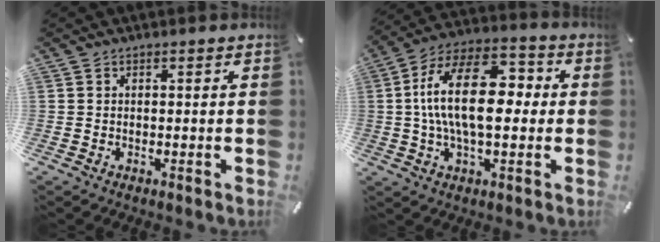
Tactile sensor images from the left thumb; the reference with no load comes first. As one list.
[{"total": 18.2, "force": [0.5, 9.7, 15.4], "torque": [-0.290, 0.003, 0.002]}]